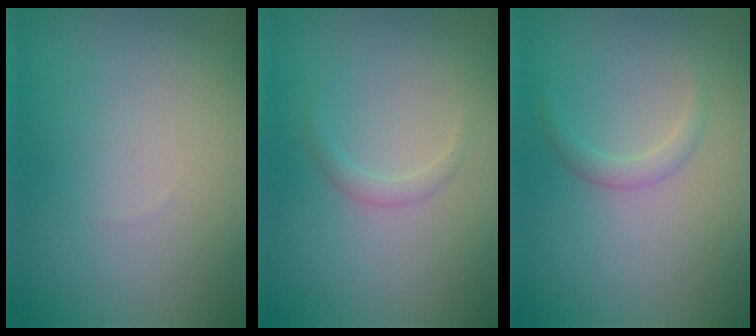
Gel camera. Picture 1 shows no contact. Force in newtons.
{"total": 1.0, "press": 1.0, "slide": 0.1}
{"total": 1.2, "press": 1.2, "slide": 0.1}